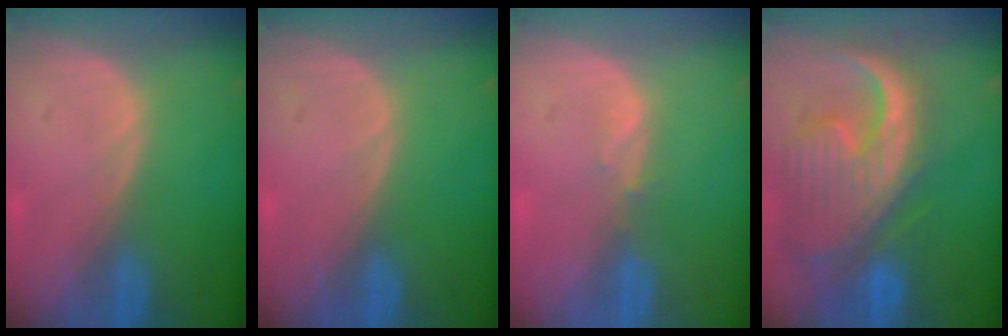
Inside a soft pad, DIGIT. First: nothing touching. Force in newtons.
{"total": 0.0}
{"total": 1.1, "press": 1.0, "slide": 0.4}
{"total": 13.2, "press": 11.4, "slide": 6.7}